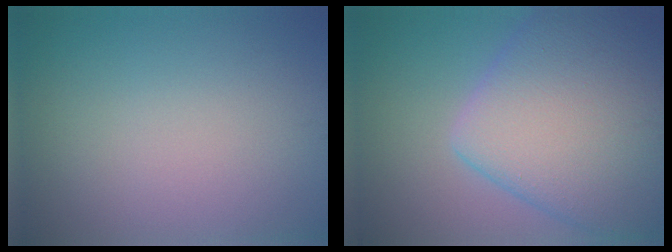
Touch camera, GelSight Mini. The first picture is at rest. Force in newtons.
{"total": 10.8, "press": 10.8, "slide": 0.6}